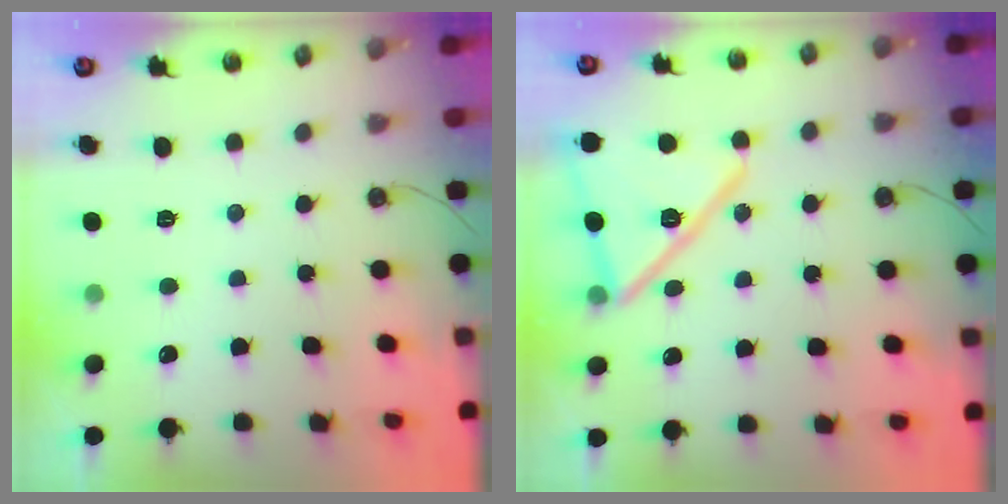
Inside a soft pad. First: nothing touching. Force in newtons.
{"total": 17.7, "press": 17.7, "slide": 0.7}